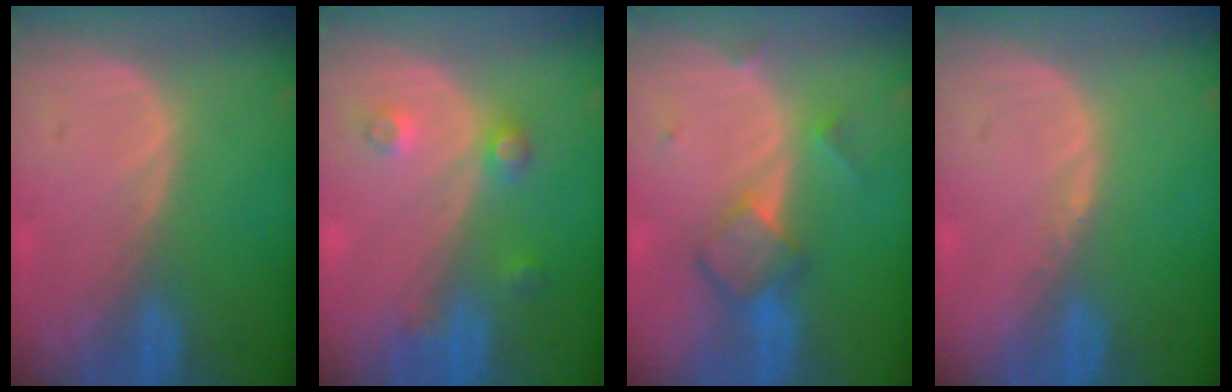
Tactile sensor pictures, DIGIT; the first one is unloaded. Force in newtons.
{"total": 3.4, "press": 3.3, "slide": 0.9}
{"total": 5.9, "press": 5.1, "slide": 3.0}
{"total": 0.6, "press": 0.5, "slide": 0.4}